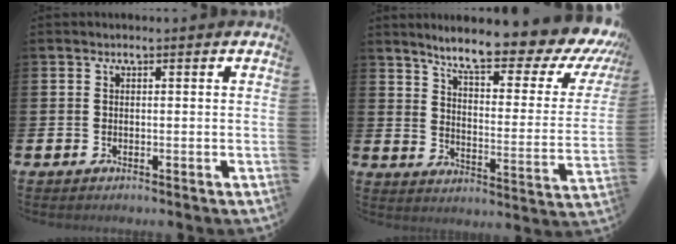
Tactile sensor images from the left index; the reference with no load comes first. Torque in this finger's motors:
{"motor_torque": [1.16, -0.98, 1.05, 0.21]}